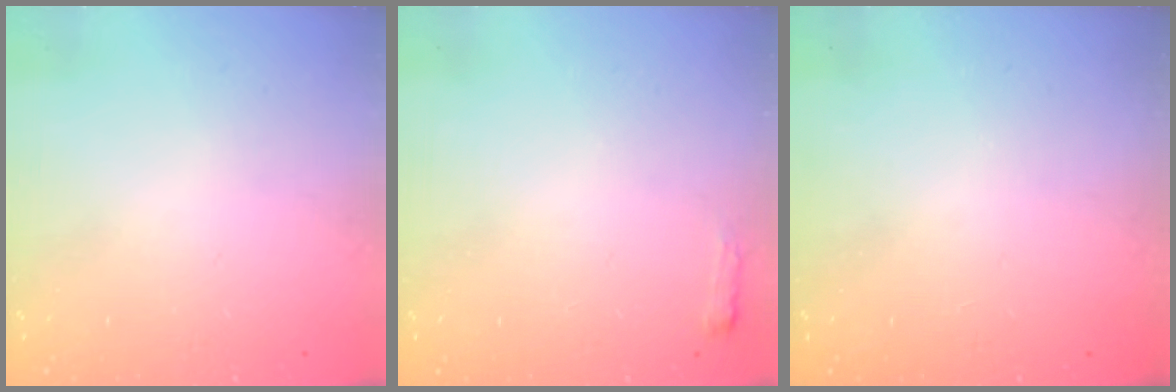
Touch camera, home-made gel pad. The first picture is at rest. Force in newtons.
{"total": 2.7, "press": 2.6, "slide": 0.5}
{"total": 0.0}